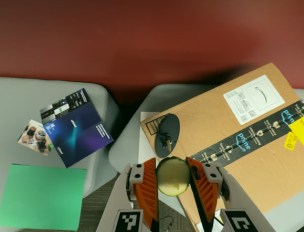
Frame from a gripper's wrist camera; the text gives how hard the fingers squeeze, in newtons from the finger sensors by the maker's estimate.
{"total": 11.8, "left": 12.0, "right": 11.7}